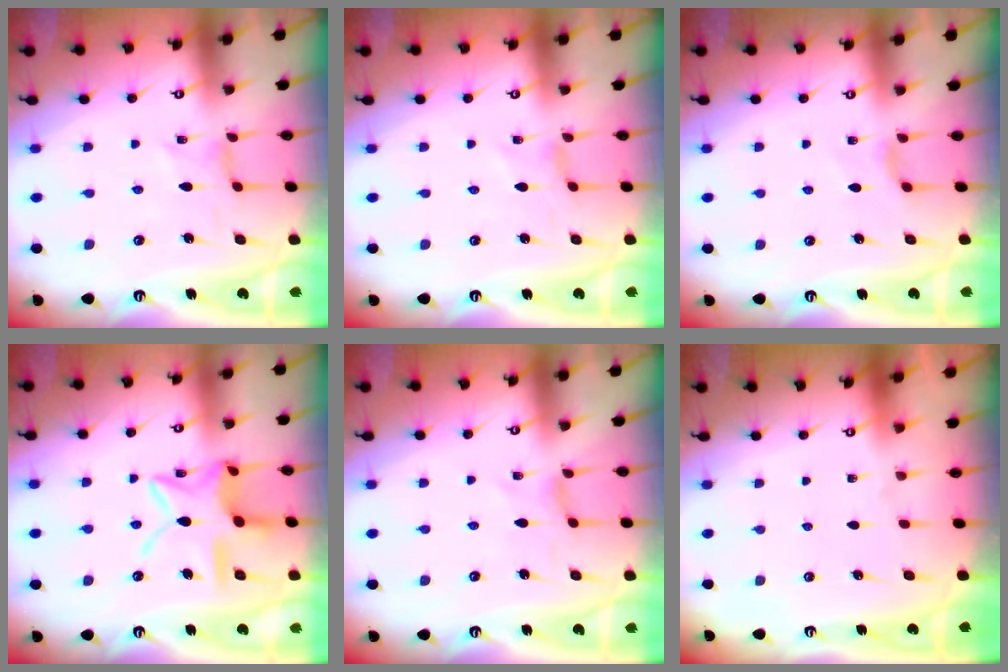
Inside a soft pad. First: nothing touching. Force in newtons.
{"total": 0.0}
{"total": 2.1, "press": 2.0, "slide": 0.5}
{"total": 14.0, "press": 14.0, "slide": 1.2}
{"total": 0.0}
{"total": 0.0}